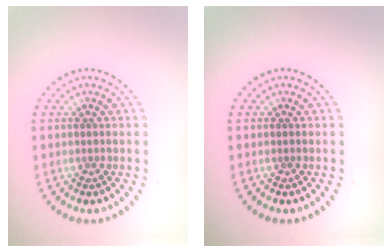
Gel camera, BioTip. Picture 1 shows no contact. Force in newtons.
{"total": 0.0}